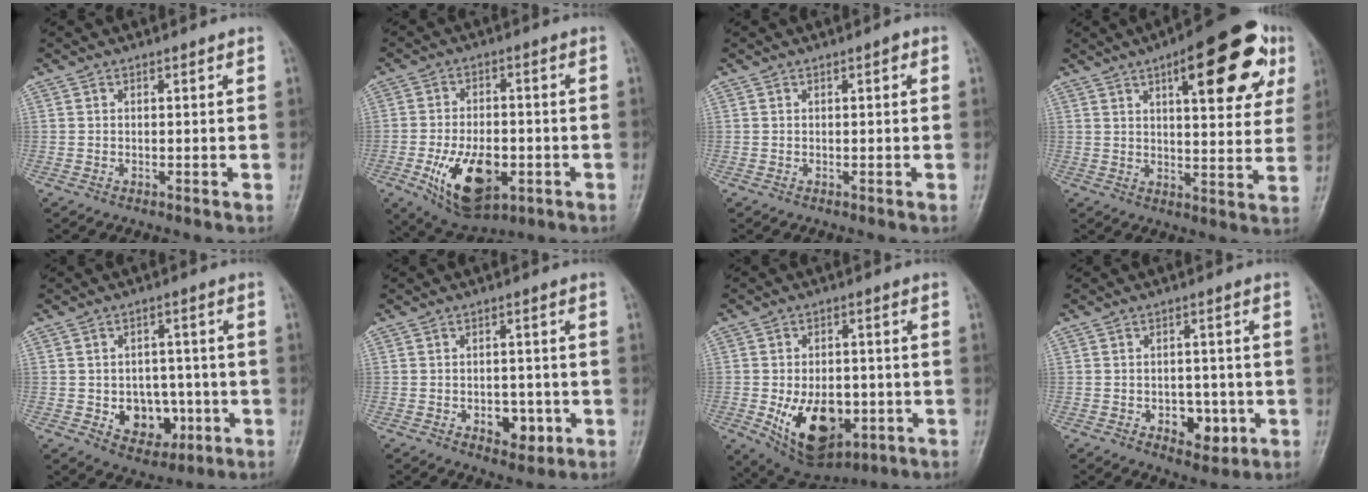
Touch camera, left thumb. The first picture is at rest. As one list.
[{"total": 13.6, "force": [-4.6, 7.5, 10.3], "torque": [-0.154, 0.009, -0.067]}, {"total": 0.9, "force": [0.1, 0.4, 0.8], "torque": [-0.012, 0.002, 0.000]}, {"total": 19.8, "force": [8.6, 7.3, 16.3], "torque": [-0.181, -0.009, 0.111]}, {"total": 8.9, "force": [-2.4, 7.0, 5.0], "torque": [-0.029, 0.017, -0.026]}, {"total": 5.6, "force": [-2.0, 3.7, 3.6], "torque": [-0.022, 0.011, -0.022]}, {"total": 14.4, "force": [-4.2, 9.0, 10.4], "torque": [-0.130, 0.005, -0.048]}, {"total": 6.4, "force": [-2.2, 4.4, 4.2], "torque": [-0.023, 0.013, -0.024]}]